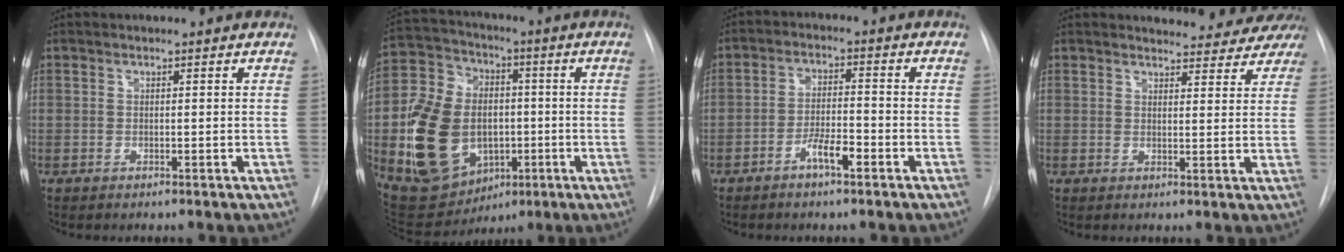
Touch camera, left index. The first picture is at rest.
{"total": 18.9, "force": [-2.9, 14.1, 12.3], "torque": [-0.254, 0.031, -0.027]}
{"total": 4.7, "force": [-2.8, 1.1, 3.6], "torque": [-0.070, 0.004, -0.053]}
{"total": 11.6, "force": [11.1, 2.9, 1.7], "torque": [0.003, -0.015, 0.106]}